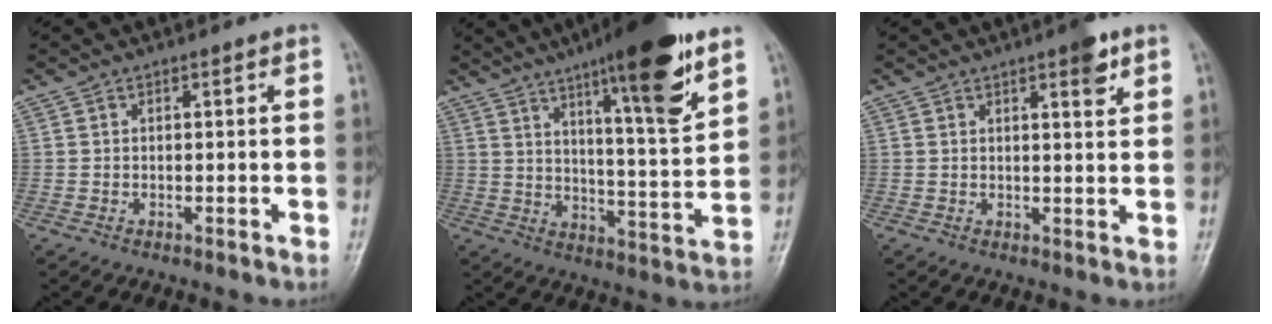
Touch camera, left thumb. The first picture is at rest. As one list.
[{"total": 18.7, "force": [11.1, 3.1, 14.7], "torque": [-0.197, -0.057, 0.170]}, {"total": 3.9, "force": [2.3, 1.1, 3.0], "torque": [-0.032, -0.010, 0.029]}]